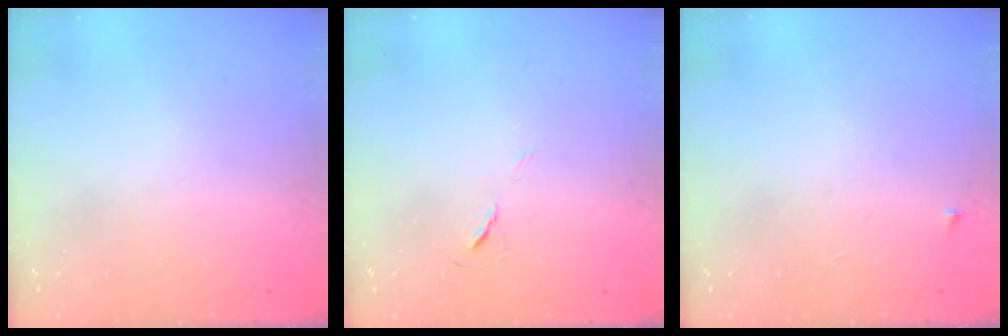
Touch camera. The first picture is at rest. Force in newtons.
{"total": 6.0, "press": 5.5, "slide": 2.3}
{"total": 2.3, "press": 2.3, "slide": 0.3}